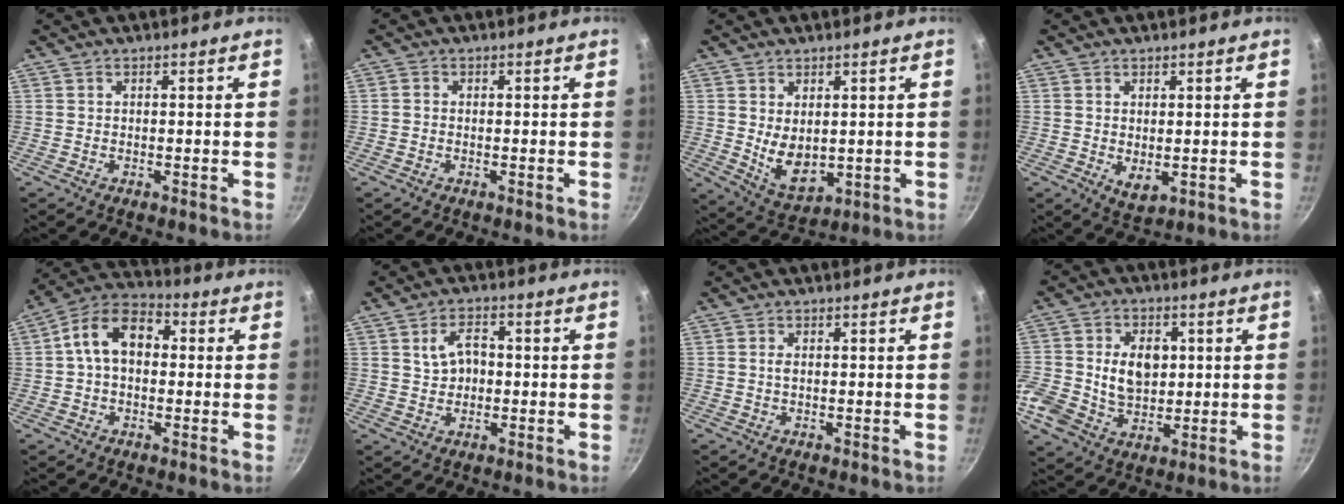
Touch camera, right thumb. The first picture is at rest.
{"total": 0.8, "force": [-0.1, 0.7, 0.4], "torque": [-0.006, 0.003, -0.003]}
{"total": 7.7, "force": [1.1, 4.7, 5.9], "torque": [-0.085, -0.023, 0.041]}
{"total": 3.7, "force": [0.4, 2.1, 3.1], "torque": [-0.048, -0.017, 0.013]}
{"total": 11.3, "force": [1.1, 7.7, 8.2], "torque": [-0.111, 0.034, -0.001]}
{"total": 5.5, "force": [0.6, 3.9, 3.9], "torque": [-0.051, 0.011, 0.011]}
{"total": 0.9, "force": [0.1, 0.4, 0.8], "torque": [-0.016, 0.001, 0.002]}
{"total": 14.9, "force": [0.6, 11.4, 9.5], "torque": [-0.184, 0.012, 0.011]}